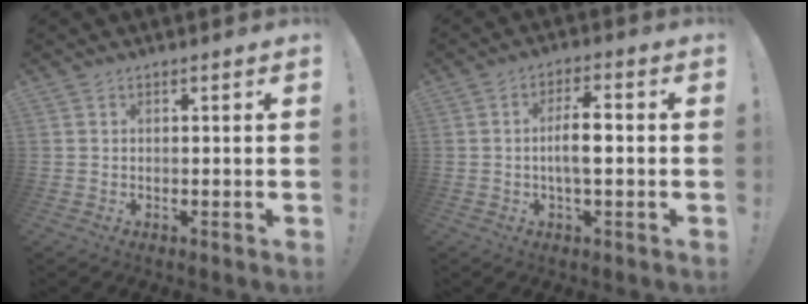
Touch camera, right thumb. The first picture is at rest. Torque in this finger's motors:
{"motor_torque": [0.72, 0.84, 0.41, -0.36, 0.01]}